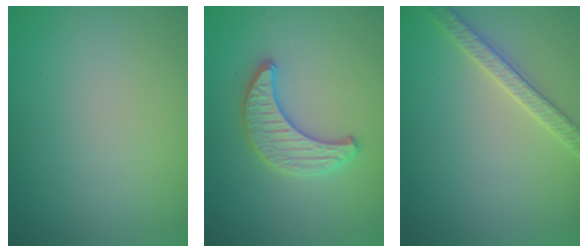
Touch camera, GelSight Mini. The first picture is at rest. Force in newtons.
{"total": 3.1, "press": 3.1, "slide": 0.2}
{"total": 2.7, "press": 2.7, "slide": 0.1}